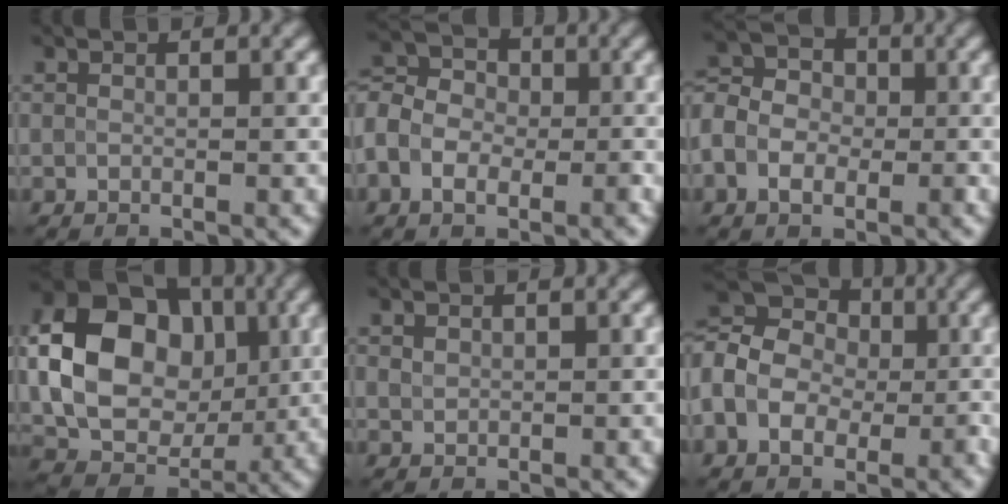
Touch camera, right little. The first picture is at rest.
{"total": 5.8, "force": [-2.1, 4.1, 3.4], "torque": [-0.043, 0.007, -0.046]}
{"total": 5.3, "force": [-1.8, 4.0, 3.0], "torque": [-0.036, 0.005, -0.042]}
{"total": 11.6, "force": [1.0, 8.9, 7.4], "torque": [-0.146, -0.003, 0.016]}
{"total": 0.8, "force": [0.4, 0.6, 0.3], "torque": [-0.004, 0.000, 0.006]}
{"total": 9.6, "force": [-0.2, 7.6, 5.8], "torque": [-0.103, 0.024, -0.031]}